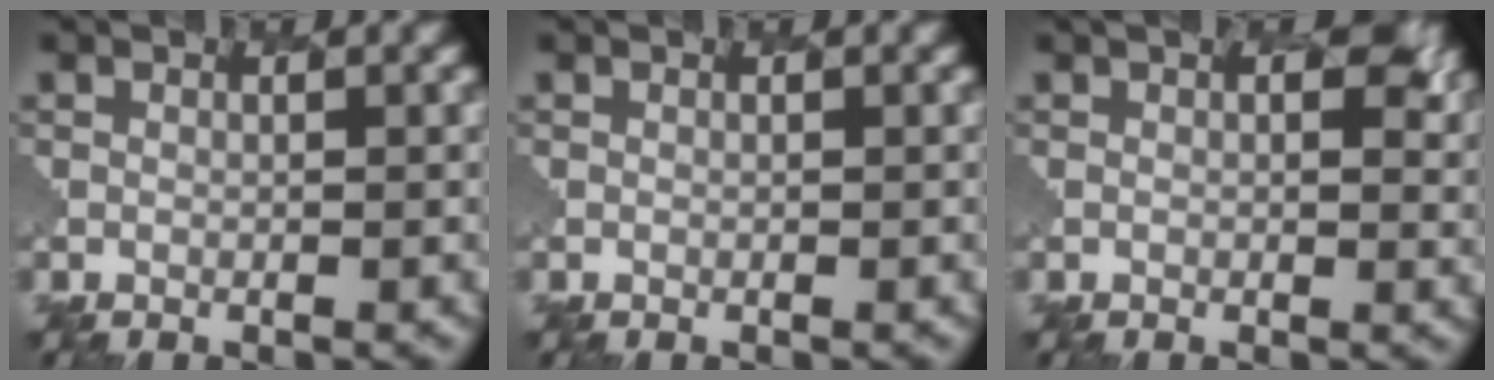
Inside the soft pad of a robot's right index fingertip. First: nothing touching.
{"total": 0.0}
{"total": 1.4, "force": [1.2, 0.2, -0.7], "torque": [0.000, 0.011, 0.000]}